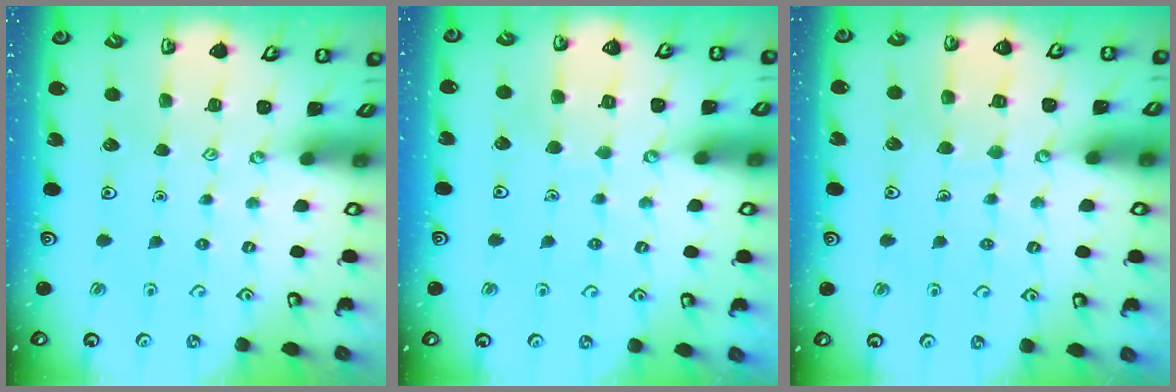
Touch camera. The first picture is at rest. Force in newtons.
{"total": 4.7, "press": 4.7, "slide": 0.4}
{"total": 4.9, "press": 4.9, "slide": 0.3}